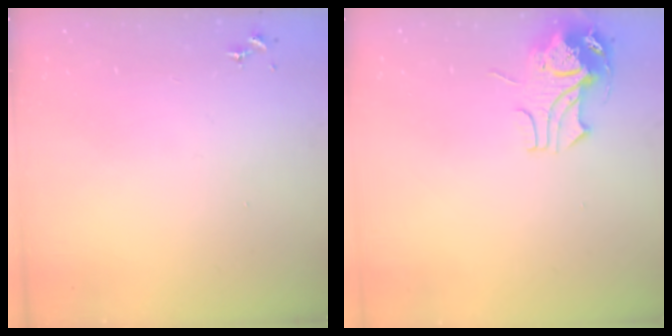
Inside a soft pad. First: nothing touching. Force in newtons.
{"total": 11.0, "press": 10.9, "slide": 1.1}